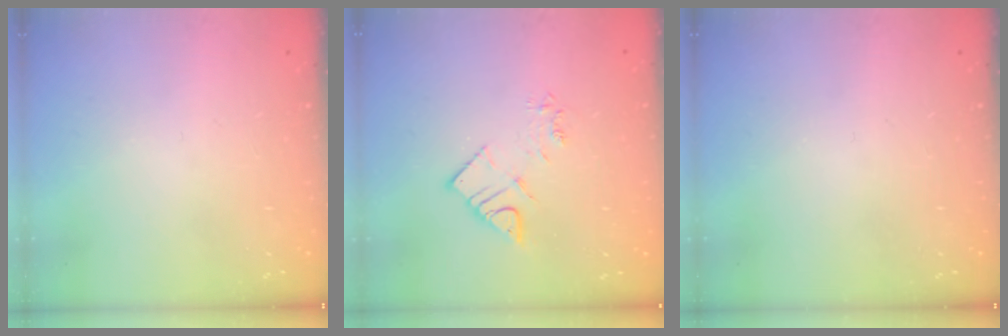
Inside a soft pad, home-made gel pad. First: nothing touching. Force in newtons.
{"total": 7.1, "press": 7.1, "slide": 0.6}
{"total": 0.0}